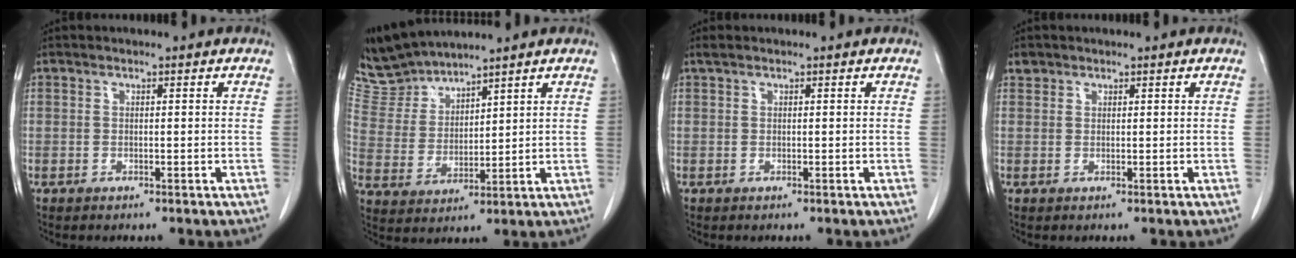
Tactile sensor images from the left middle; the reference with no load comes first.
{"total": 7.2, "force": [7.2, 0.4, 0.3], "torque": [-0.027, 0.010, 0.161]}
{"total": 0.6, "force": [0.5, 0.1, 0.3], "torque": [-0.014, 0.011, 0.012]}
{"total": 1.1, "force": [0.8, 0.7, 0.0], "torque": [0.005, 0.007, 0.012]}